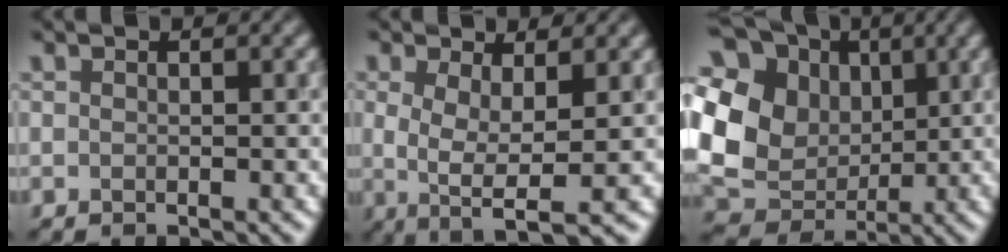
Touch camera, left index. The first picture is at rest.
{"total": 4.6, "force": [-0.3, 1.6, 4.3], "torque": [-0.081, -0.006, 0.000]}
{"total": 12.5, "force": [2.7, 10.4, 6.4], "torque": [-0.156, 0.029, 0.040]}